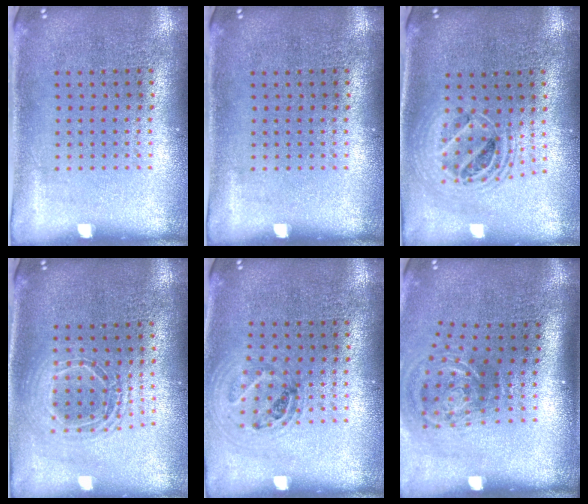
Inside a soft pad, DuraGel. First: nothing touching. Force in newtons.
{"total": 0.0}
{"total": 1.8, "press": 1.5, "slide": 1.1}
{"total": 1.6, "press": 1.4, "slide": 0.9}
{"total": 0.9, "press": 0.9, "slide": 0.2}
{"total": 2.2, "press": 1.4, "slide": 1.7}